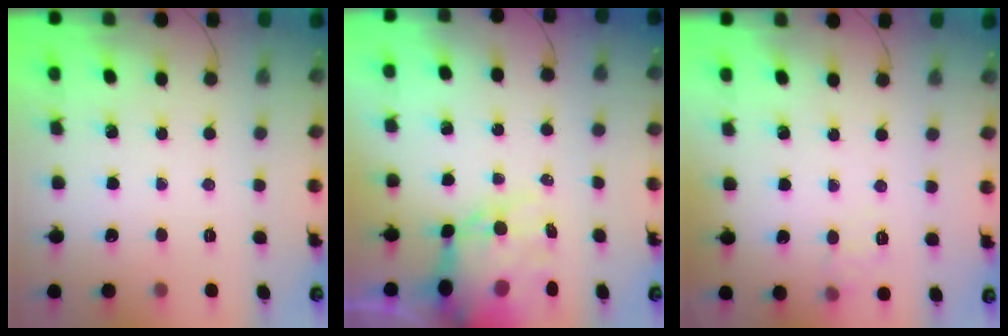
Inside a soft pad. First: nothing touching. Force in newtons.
{"total": 14.6, "press": 14.1, "slide": 3.6}
{"total": 8.0, "press": 7.8, "slide": 1.6}